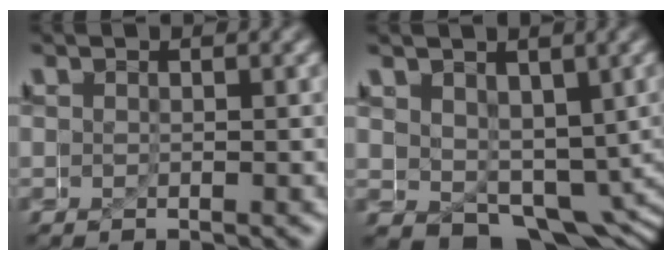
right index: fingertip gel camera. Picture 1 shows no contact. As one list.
[{"total": 7.3, "force": [-4.4, 4.7, 3.4], "torque": [-0.066, -0.037, -0.062]}]